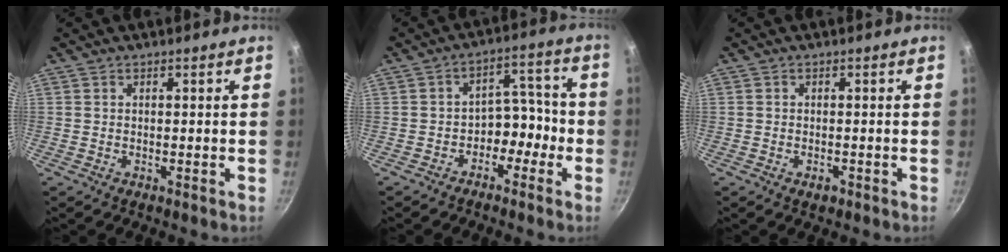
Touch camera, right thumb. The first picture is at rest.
{"total": 7.1, "force": [-3.2, 5.0, 3.8], "torque": [-0.005, 0.061, -0.050]}
{"total": 1.5, "force": [-0.9, 0.9, 0.9], "torque": [-0.011, 0.006, -0.014]}